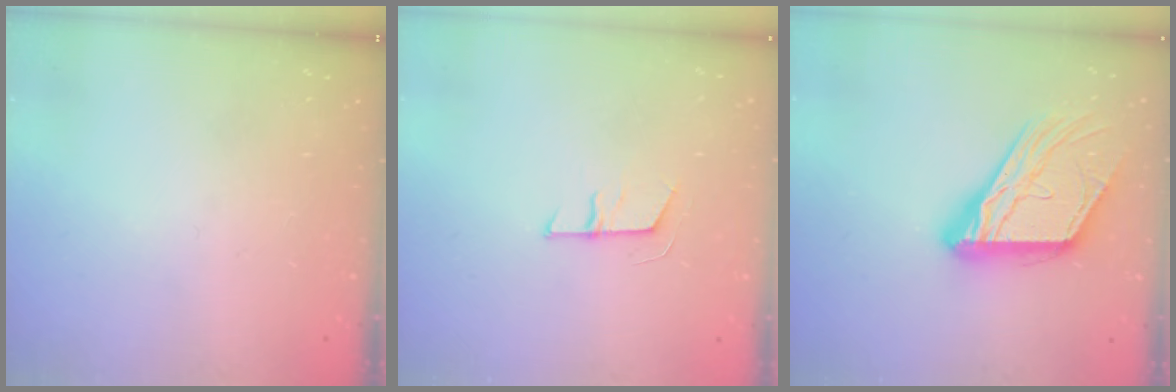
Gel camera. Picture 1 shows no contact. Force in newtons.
{"total": 5.7, "press": 5.6, "slide": 1.0}
{"total": 17.4, "press": 17.3, "slide": 1.9}